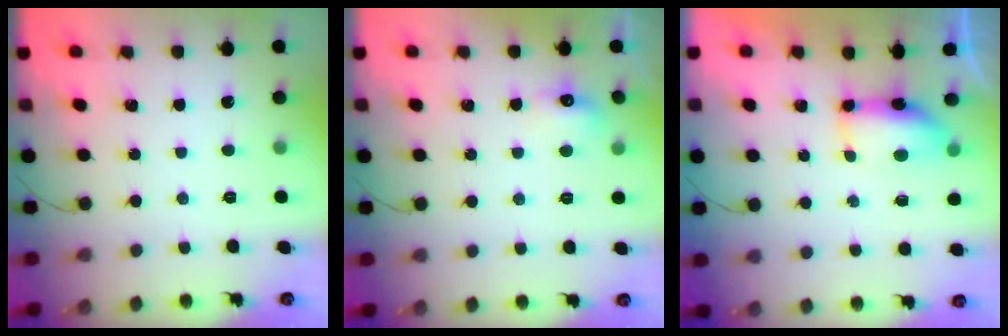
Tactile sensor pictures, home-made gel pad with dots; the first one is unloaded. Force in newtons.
{"total": 5.9, "press": 5.6, "slide": 1.7}
{"total": 6.8, "press": 6.8, "slide": 0.8}